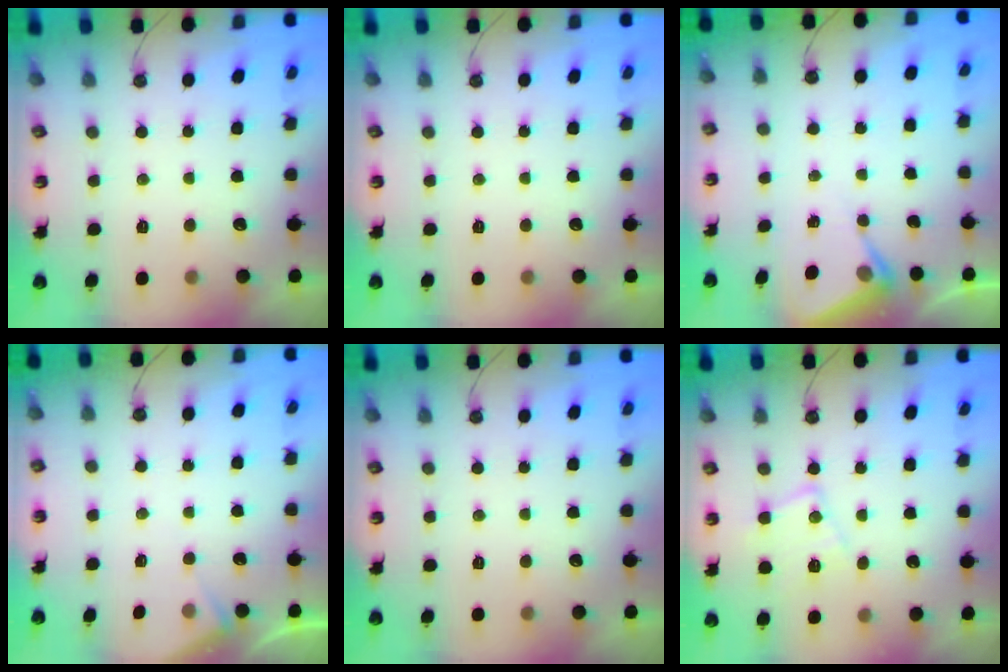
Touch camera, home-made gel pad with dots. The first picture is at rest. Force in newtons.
{"total": 0.0}
{"total": 5.8, "press": 5.8, "slide": 0.3}
{"total": 4.4, "press": 4.4, "slide": 0.4}
{"total": 0.0}
{"total": 12.7, "press": 12.6, "slide": 0.8}